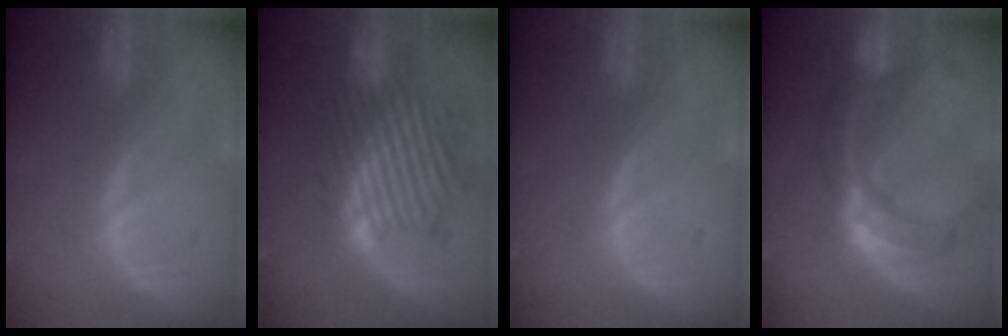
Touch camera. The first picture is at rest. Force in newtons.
{"total": 10.8, "press": 10.1, "slide": 4.0}
{"total": 0.0}
{"total": 11.1, "press": 9.3, "slide": 6.0}